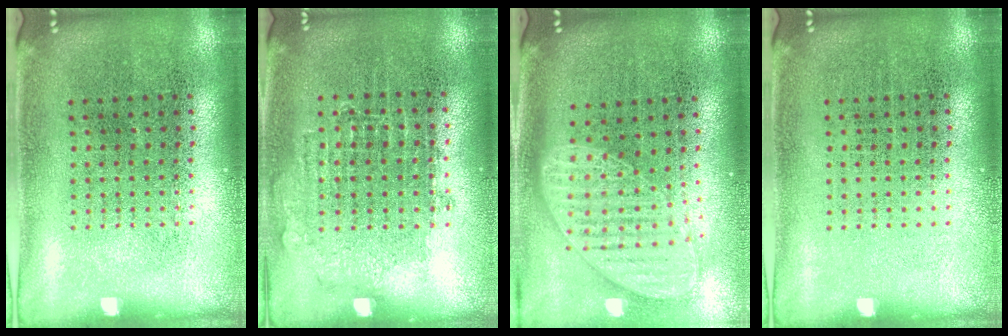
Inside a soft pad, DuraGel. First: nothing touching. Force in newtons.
{"total": 0.8, "press": 0.7, "slide": 0.3}
{"total": 1.8, "press": 1.5, "slide": 1.0}
{"total": 0.0}